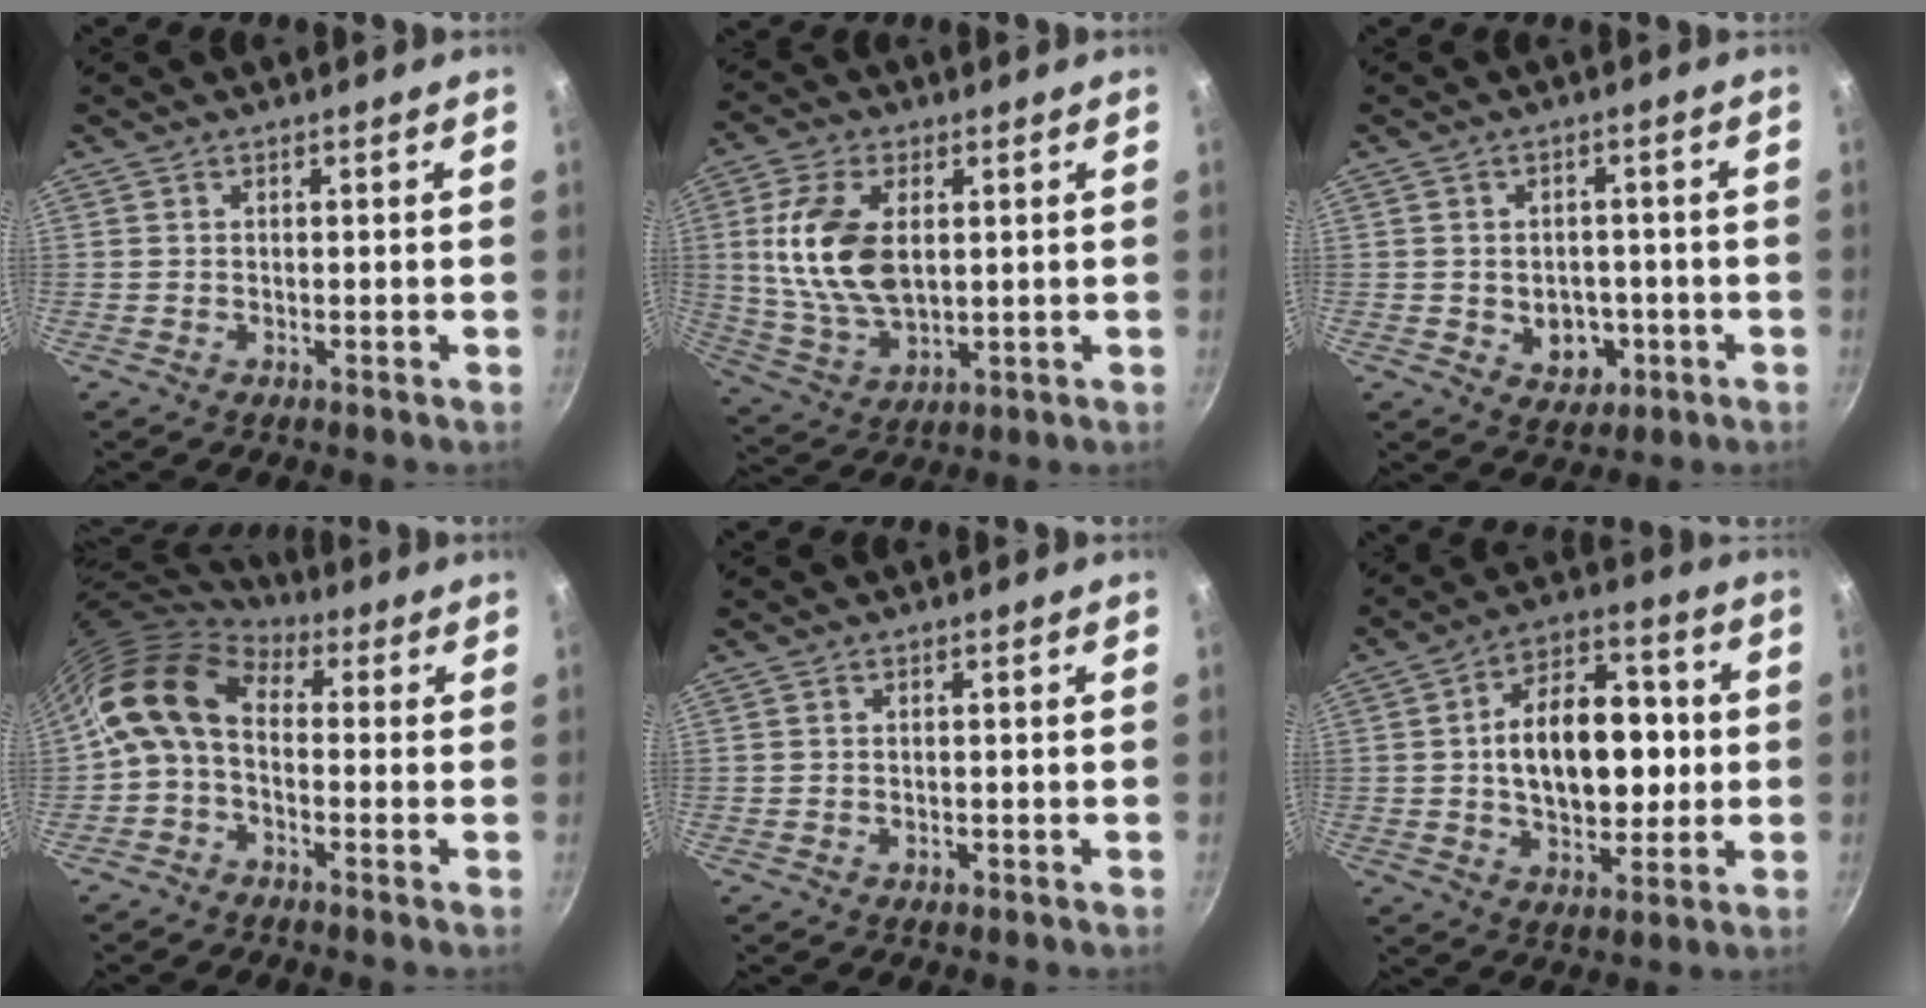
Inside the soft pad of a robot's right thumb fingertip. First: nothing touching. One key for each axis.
{"total": 14.9, "fx": 2.4, "fy": 8.3, "fz": 12.1, "tx": -0.242, "ty": -0.008, "tz": 0.053}
{"total": 6.1, "fx": -1.5, "fy": 4.8, "fz": 3.4, "tx": -0.015, "ty": 0.012, "tz": -0.013}
{"total": 11.1, "fx": -0.1, "fy": 7.1, "fz": 8.6, "tx": -0.159, "ty": 0.040, "tz": -0.022}
{"total": 0.6, "fx": -0.3, "fy": 0.4, "fz": 0.3, "tx": -0.004, "ty": 0.000, "tz": -0.005}
{"total": 17.1, "fx": 0.6, "fy": 10.2, "fz": 13.7, "tx": -0.179, "ty": 0.024, "tz": 0.008}